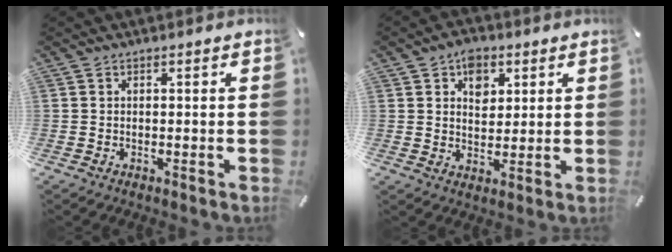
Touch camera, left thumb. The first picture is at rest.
{"total": 6.1, "force": [2.7, 4.6, 3.0], "torque": [-0.030, -0.006, 0.042]}